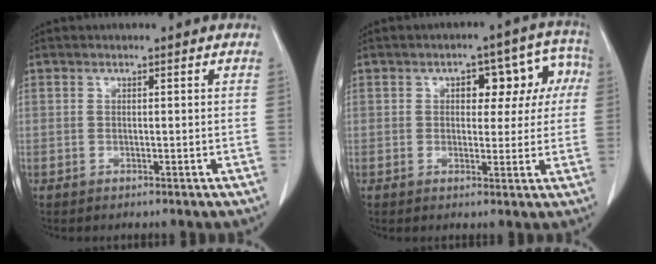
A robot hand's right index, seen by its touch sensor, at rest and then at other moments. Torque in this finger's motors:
{"motor_torque": [0.12, 0.03, 0.12, 0.03]}